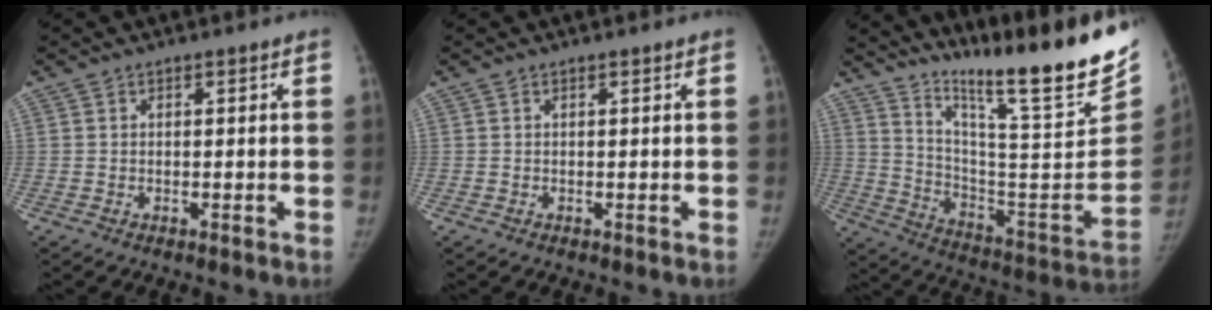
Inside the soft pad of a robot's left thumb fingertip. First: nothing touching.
{"total": 0.0}
{"total": 28.8, "force": [22.4, 2.8, 17.8], "torque": [-0.253, -0.157, 0.339]}